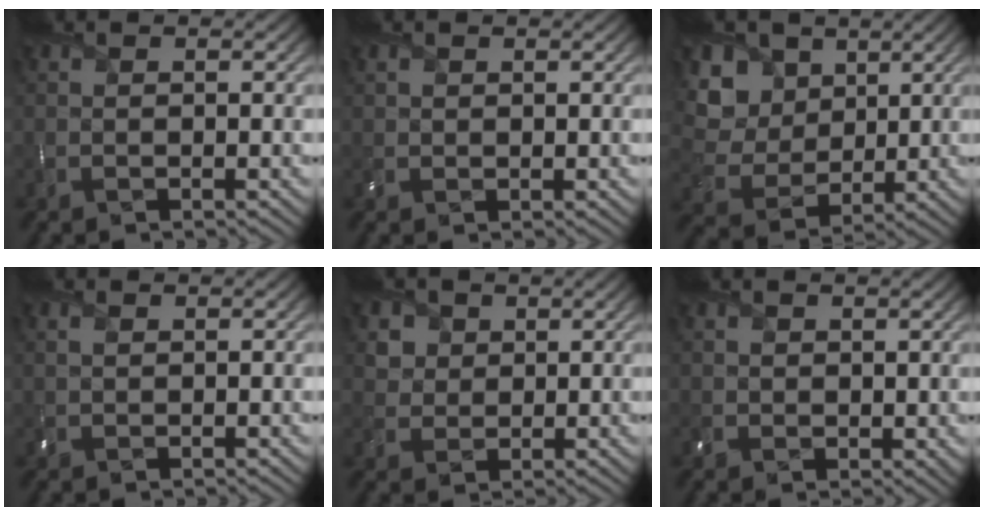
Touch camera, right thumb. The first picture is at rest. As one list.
[{"total": 1.6, "force": [0.9, 1.1, 0.6], "torque": [-0.021, 0.004, 0.020]}, {"total": 10.0, "force": [4.1, 7.7, 4.8], "torque": [-0.169, 0.016, 0.091]}, {"total": 1.4, "force": [0.7, 0.8, 1.0], "torque": [-0.030, 0.004, 0.013]}, {"total": 3.8, "force": [1.8, 3.2, 1.1], "torque": [-0.048, -0.009, 0.040]}, {"total": 2.0, "force": [0.8, 1.7, 0.8], "torque": [-0.026, -0.005, 0.016]}]